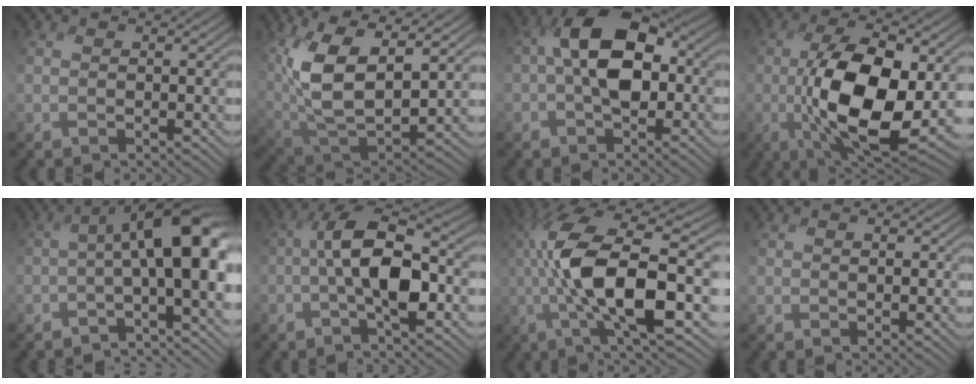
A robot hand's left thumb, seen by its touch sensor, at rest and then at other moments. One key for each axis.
{"total": 13.6, "fx": 3.9, "fy": 6.8, "fz": 11.1, "tx": -0.261, "ty": -0.011, "tz": 0.085}
{"total": 11.0, "fx": 0.2, "fy": 6.5, "fz": 8.9, "tx": -0.166, "ty": 0.018, "tz": -0.010}
{"total": 13.7, "fx": -1.4, "fy": 6.2, "fz": 12.1, "tx": -0.226, "ty": -0.005, "tz": -0.027}
{"total": 10.4, "fx": -1.7, "fy": 3.9, "fz": 9.4, "tx": -0.134, "ty": 0.012, "tz": -0.043}
{"total": 8.8, "fx": -1.8, "fy": 3.4, "fz": 7.9, "tx": -0.136, "ty": 0.016, "tz": -0.044}
{"total": 13.1, "fx": -1.5, "fy": 3.7, "fz": 12.5, "tx": -0.250, "ty": 0.003, "tz": -0.037}
{"total": 0.9, "fx": 0.0, "fy": 0.5, "fz": 0.7, "tx": -0.009, "ty": -0.001, "tz": 0.001}